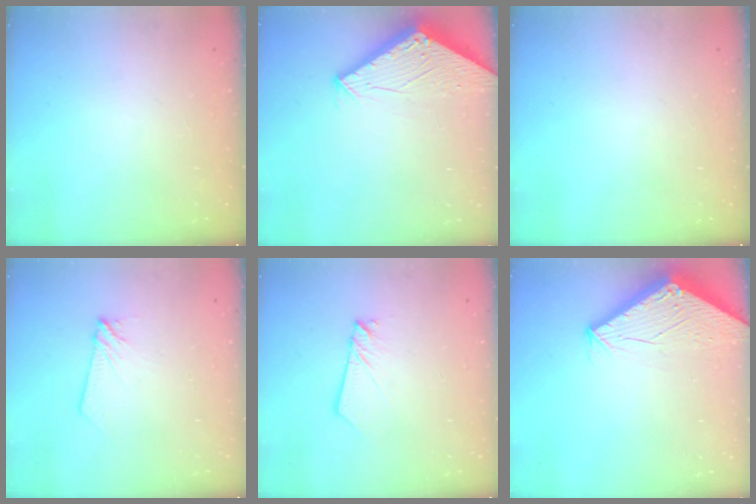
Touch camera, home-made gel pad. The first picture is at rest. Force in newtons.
{"total": 2.8, "press": 2.8, "slide": 0.1}
{"total": 0.0}
{"total": 4.6, "press": 4.6, "slide": 0.5}
{"total": 2.7, "press": 2.6, "slide": 0.3}
{"total": 2.7, "press": 2.7, "slide": 0.1}